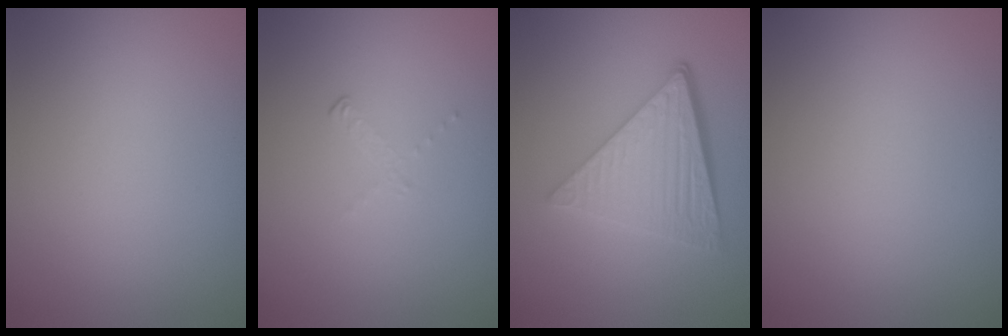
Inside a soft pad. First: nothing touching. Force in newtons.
{"total": 0.8, "press": 0.3, "slide": 0.7}
{"total": 6.1, "press": 4.1, "slide": 4.4}
{"total": 0.0}